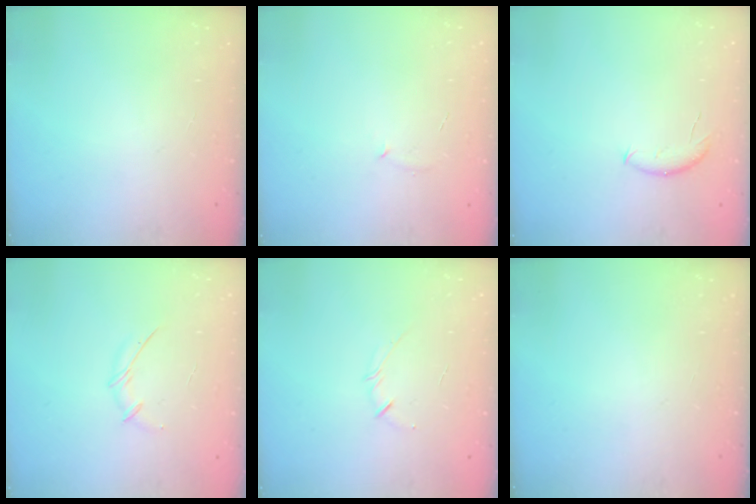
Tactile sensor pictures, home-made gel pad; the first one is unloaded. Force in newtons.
{"total": 3.9, "press": 3.8, "slide": 1.0}
{"total": 6.3, "press": 6.3, "slide": 0.1}
{"total": 4.8, "press": 4.7, "slide": 1.0}
{"total": 2.5, "press": 2.4, "slide": 0.4}
{"total": 0.0}